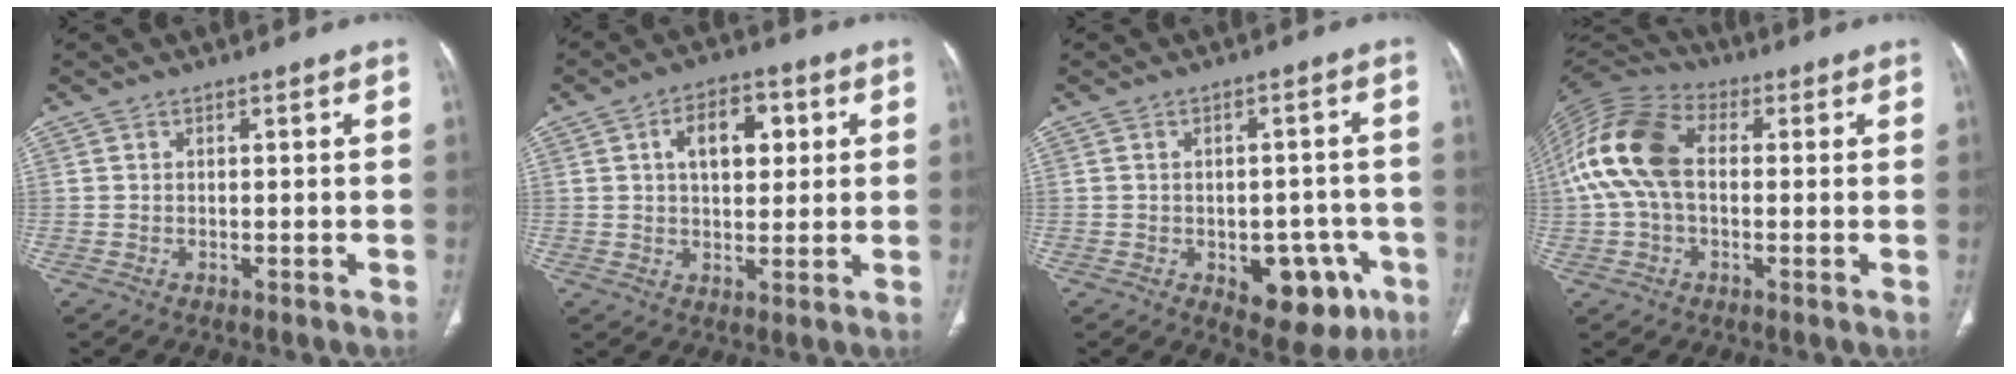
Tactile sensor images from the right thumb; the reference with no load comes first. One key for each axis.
{"total": 9.3, "fx": 2.6, "fy": 5.5, "fz": 7.1, "tx": -0.081, "ty": 0.005, "tz": 0.038}
{"total": 11.3, "fx": -4.6, "fy": 6.6, "fz": 8.0, "tx": -0.063, "ty": 0.023, "tz": -0.047}
{"total": 14.7, "fx": 0.9, "fy": 9.3, "fz": 11.4, "tx": -0.243, "ty": 0.036, "tz": 0.006}